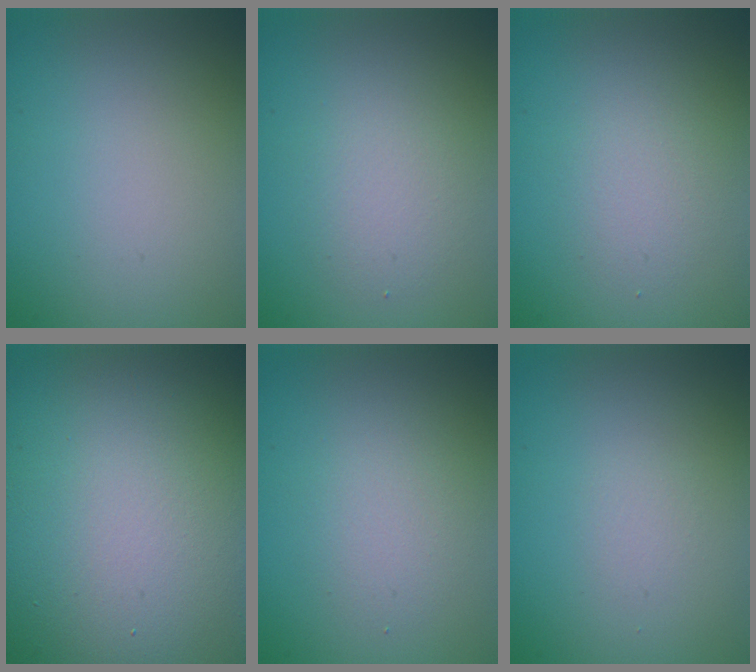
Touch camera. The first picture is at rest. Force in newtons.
{"total": 2.4, "press": 2.4, "slide": 0.2}
{"total": 1.9, "press": 1.8, "slide": 0.2}
{"total": 24.2, "press": 24.2, "slide": 1.2}
{"total": 2.0, "press": 2.0, "slide": 0.2}
{"total": 0.0}